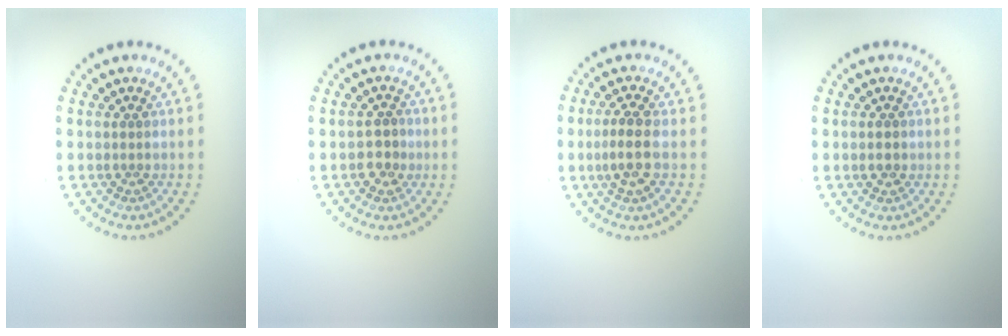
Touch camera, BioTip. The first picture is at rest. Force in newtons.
{"total": 2.1, "press": 2.0, "slide": 0.4}
{"total": 2.7, "press": 2.5, "slide": 1.0}
{"total": 1.7, "press": 1.7, "slide": 0.0}